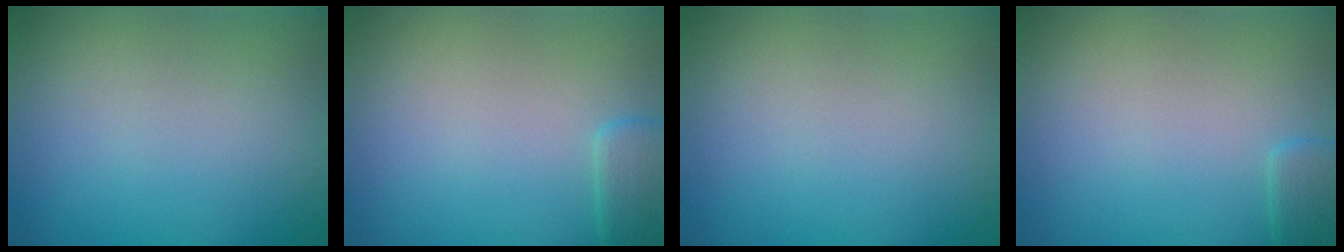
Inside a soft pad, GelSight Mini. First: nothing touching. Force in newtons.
{"total": 2.0, "press": 2.0, "slide": 0.1}
{"total": 0.0}
{"total": 1.5, "press": 1.5, "slide": 0.1}